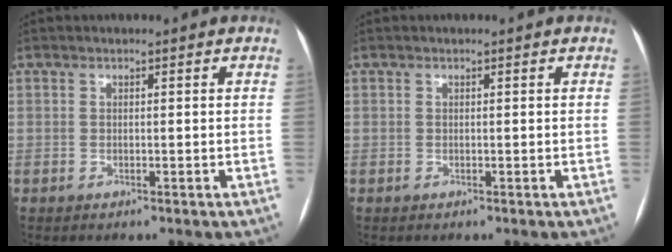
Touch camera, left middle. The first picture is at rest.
{"total": 0.0}